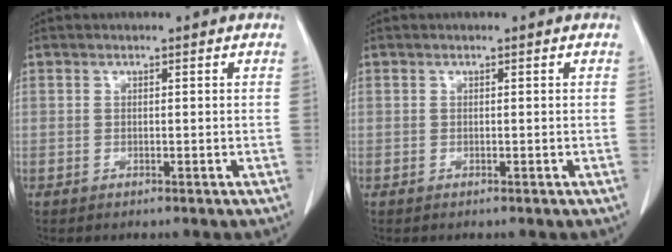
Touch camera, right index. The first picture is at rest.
{"total": 0.0}